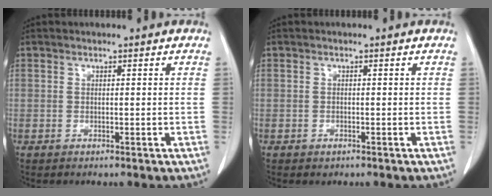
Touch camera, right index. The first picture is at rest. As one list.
[{"total": 0.5, "force": [-0.3, 0.4, 0.2], "torque": [-0.005, 0.001, -0.002]}]